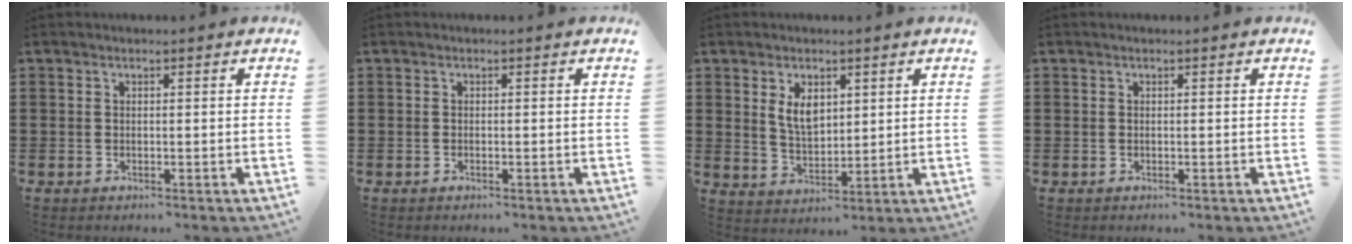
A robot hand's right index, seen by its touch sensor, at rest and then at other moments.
{"total": 0.0}
{"total": 5.0, "force": [2.1, 2.7, 3.5], "torque": [-0.070, 0.005, 0.037]}
{"total": 0.0}